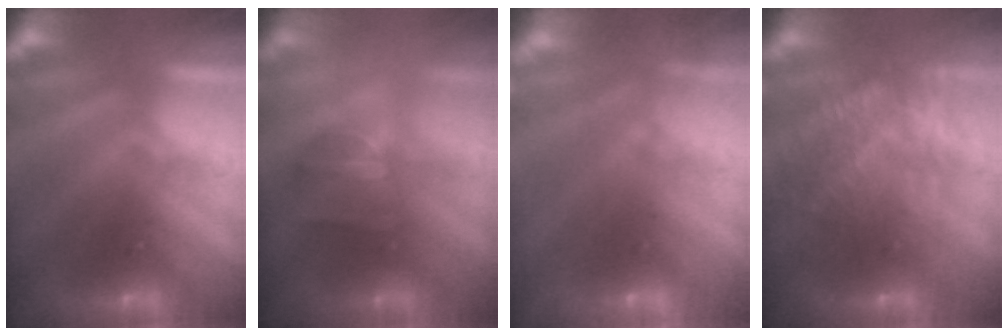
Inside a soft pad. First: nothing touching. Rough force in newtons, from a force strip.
{"total": 2.8}
{"total": 7.6}
{"total": 8.9}